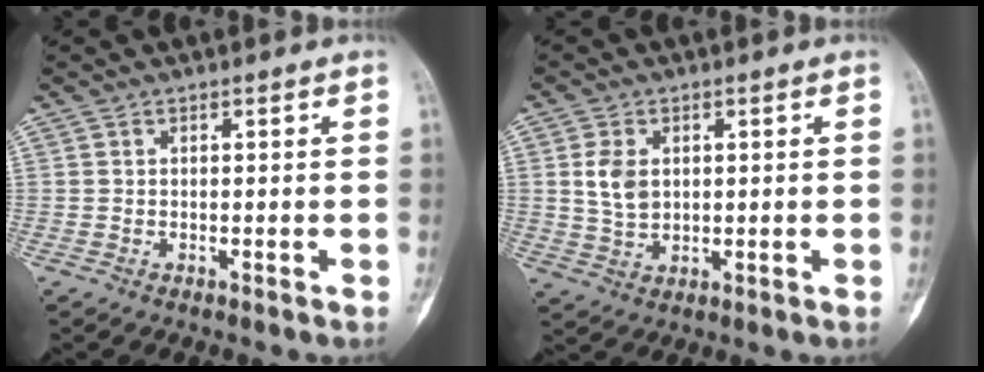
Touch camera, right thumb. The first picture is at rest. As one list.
[{"total": 5.6, "force": [1.2, 3.8, 3.9], "torque": [-0.066, -0.005, 0.030]}]